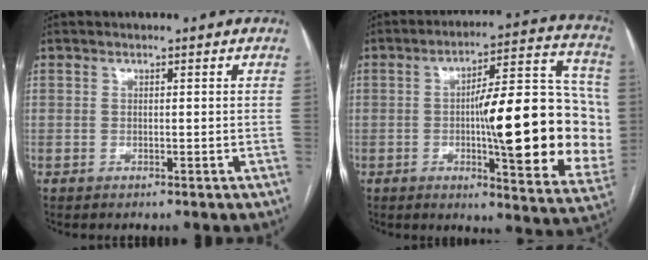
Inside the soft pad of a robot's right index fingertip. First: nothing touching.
{"total": 22.8, "force": [-1.5, 4.7, 22.3], "torque": [-0.253, 0.026, -0.012]}